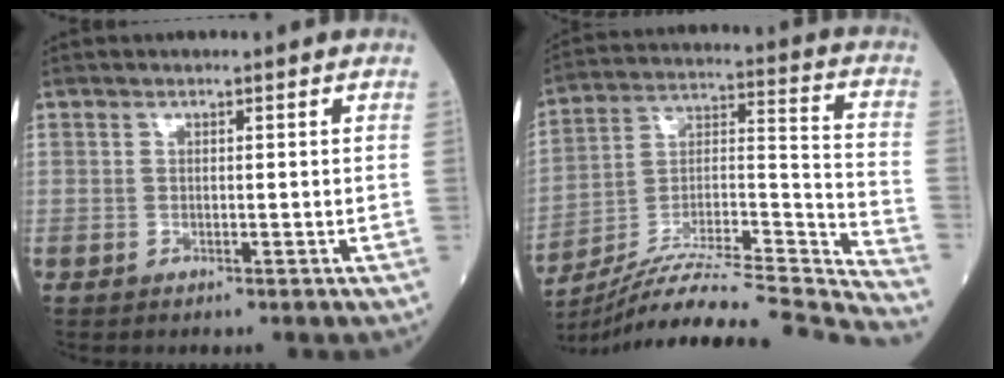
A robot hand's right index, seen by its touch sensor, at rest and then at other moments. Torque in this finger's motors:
{"motor_torque": [-1.08, -1.06, -0.06, -0.05]}